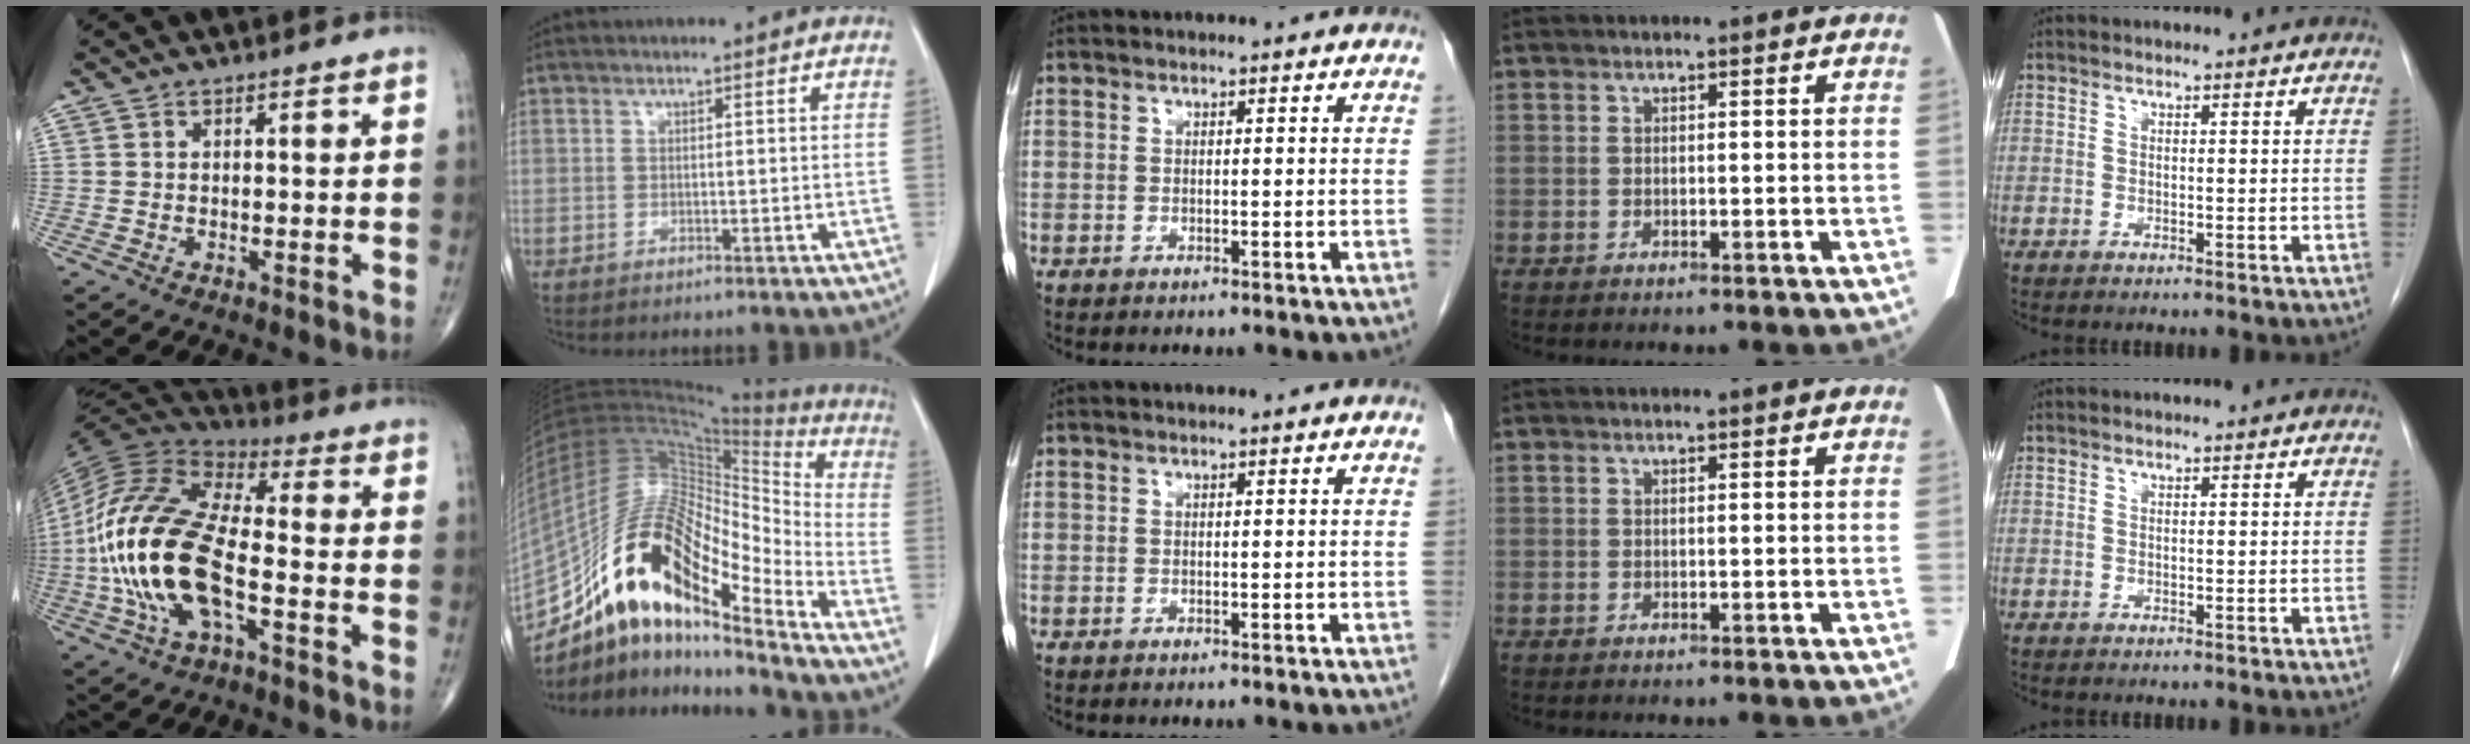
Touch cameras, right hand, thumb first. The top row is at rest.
{"thumb": {"total": 22.9, "force": [-4.7, 10.1, 20.0], "torque": [-0.433, 0.019, -0.088]}, "index": {"total": 23.5, "force": [-15.5, 6.3, 16.5], "torque": [-0.326, 0.027, -0.275]}}